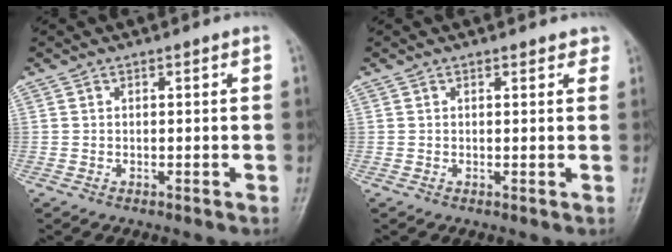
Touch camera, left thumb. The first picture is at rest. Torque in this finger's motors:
{"motor_torque": [-0.04, 0.00, 0.01, 0.08, 0.02]}